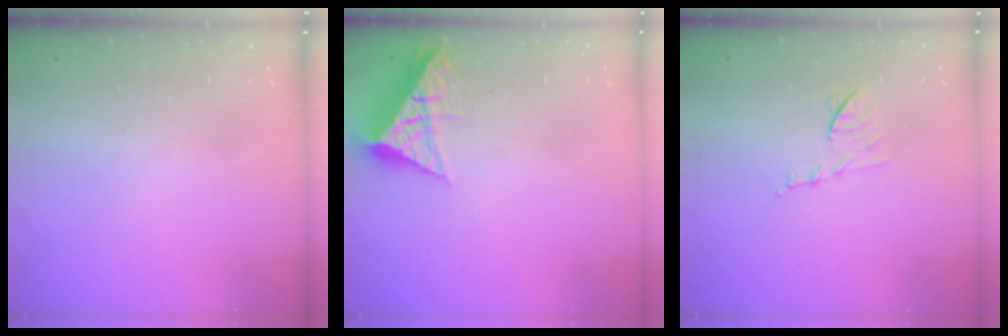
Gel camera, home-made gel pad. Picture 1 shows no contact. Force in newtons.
{"total": 7.9, "press": 7.8, "slide": 0.7}
{"total": 7.4, "press": 7.4, "slide": 0.4}